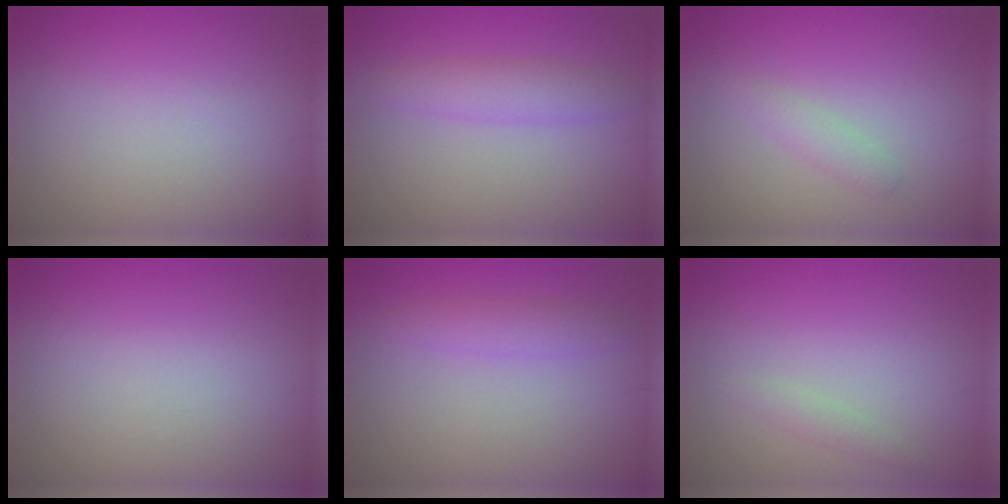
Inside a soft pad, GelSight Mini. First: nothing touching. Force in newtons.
{"total": 2.5, "press": 2.5, "slide": 0.2}
{"total": 1.3, "press": 1.3, "slide": 0.1}
{"total": 0.0}
{"total": 2.0, "press": 2.0, "slide": 0.1}
{"total": 1.0, "press": 1.0, "slide": 0.0}